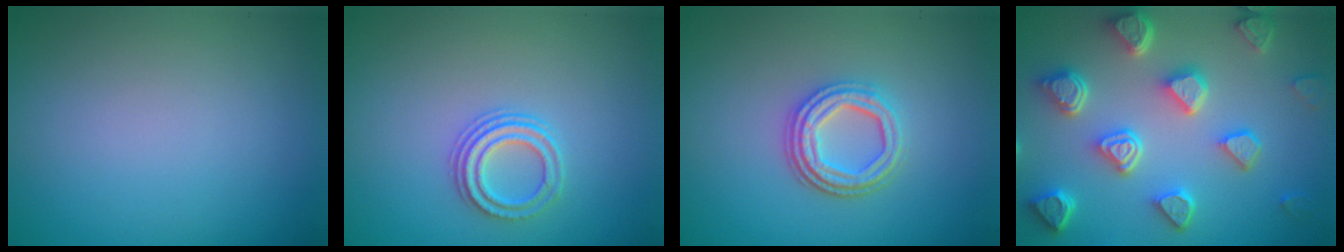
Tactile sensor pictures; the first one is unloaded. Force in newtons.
{"total": 2.5, "press": 2.2, "slide": 1.2}
{"total": 3.7, "press": 3.0, "slide": 2.1}
{"total": 6.8, "press": 5.4, "slide": 4.2}